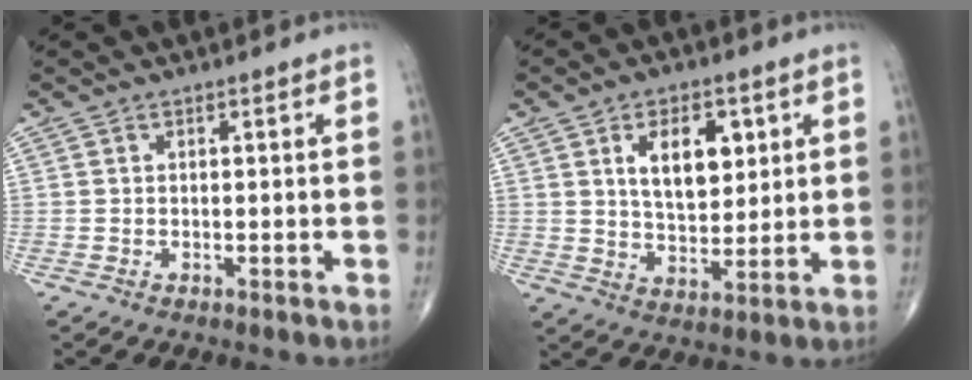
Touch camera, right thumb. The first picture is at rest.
{"total": 10.7, "force": [3.6, 6.1, 8.1], "torque": [-0.097, -0.019, 0.065]}